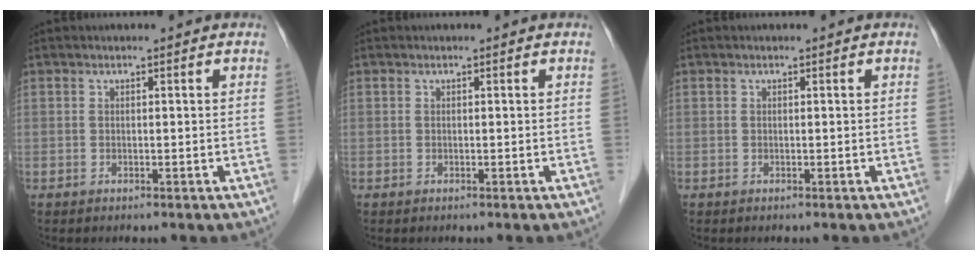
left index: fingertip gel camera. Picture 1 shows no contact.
{"total": 0.0}
{"total": 0.0}